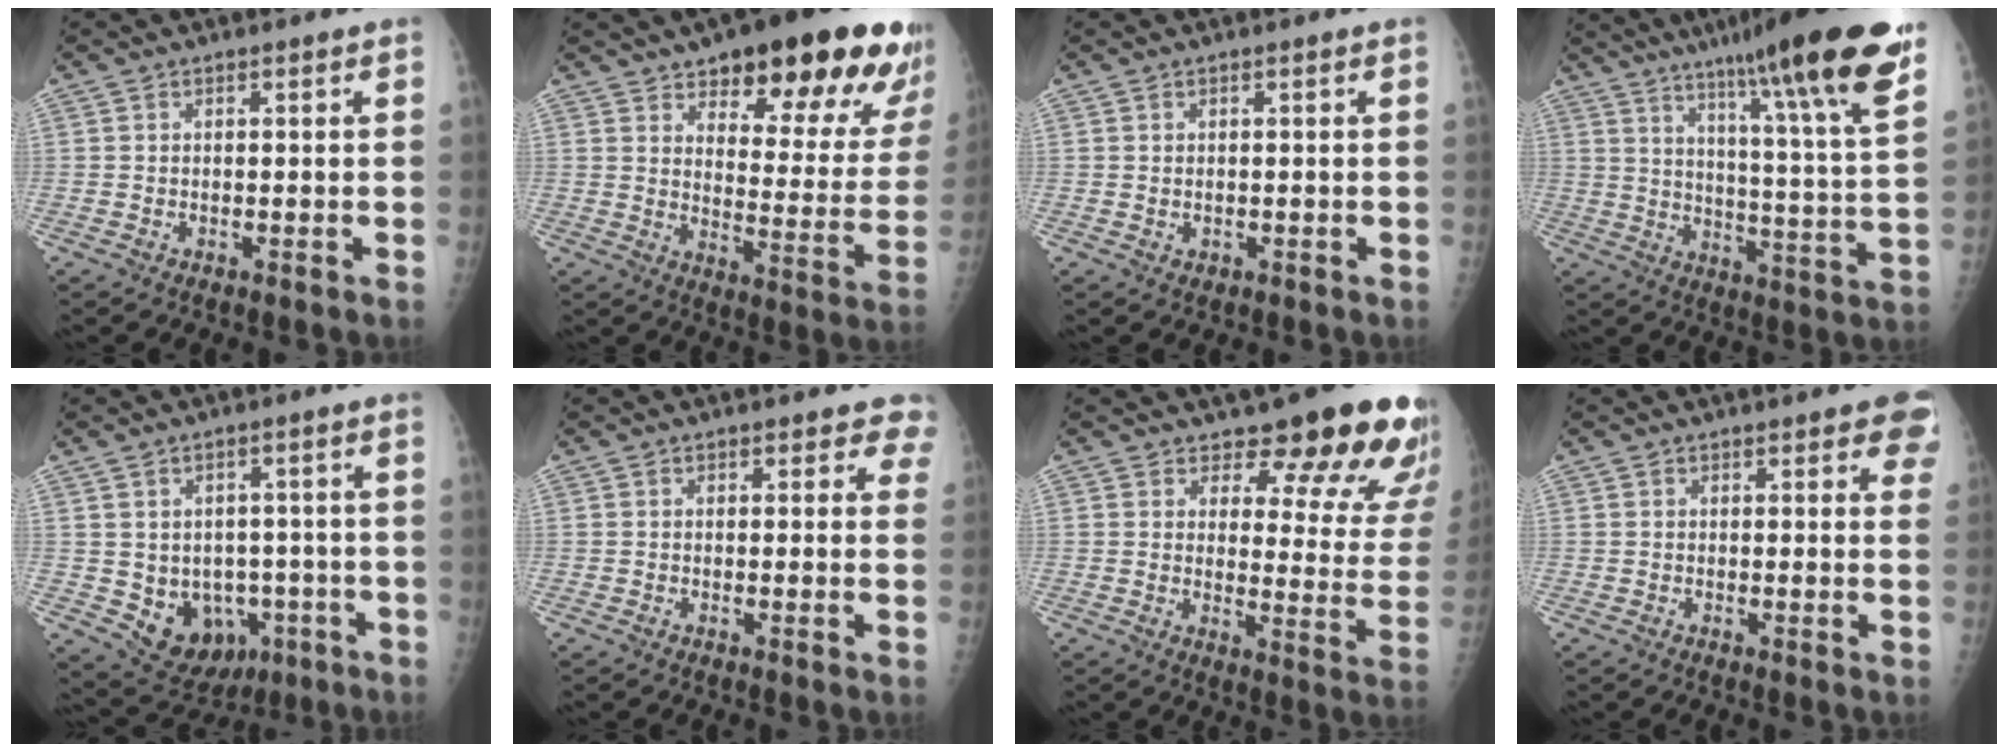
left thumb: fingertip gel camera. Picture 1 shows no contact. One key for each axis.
{"total": 25.2, "fx": 16.8, "fy": 8.4, "fz": 16.8, "tx": -0.174, "ty": -0.071, "tz": 0.221}
{"total": 0.8, "fx": 0.0, "fy": 0.7, "fz": 0.4, "tx": -0.008, "ty": -0.001, "tz": 0.004}
{"total": 24.1, "fx": 16.1, "fy": 1.3, "fz": 17.8, "tx": -0.250, "ty": -0.065, "tz": 0.233}
{"total": 10.8, "fx": -2.6, "fy": 8.6, "fz": 6.0, "tx": -0.060, "ty": 0.014, "tz": -0.015}
{"total": 3.8, "fx": 3.0, "fy": 1.9, "fz": 1.3, "tx": 0.023, "ty": -0.010, "tz": 0.022}
{"total": 18.0, "fx": 14.9, "fy": 5.8, "fz": 8.2, "tx": -0.049, "ty": -0.112, "tz": 0.166}
{"total": 5.9, "fx": 3.5, "fy": 2.1, "fz": 4.3, "tx": -0.020, "ty": -0.005, "tz": 0.034}